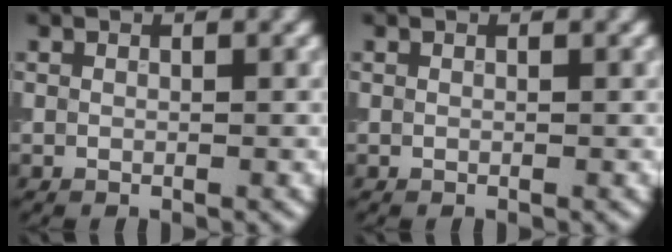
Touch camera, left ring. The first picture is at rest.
{"total": 0.0}